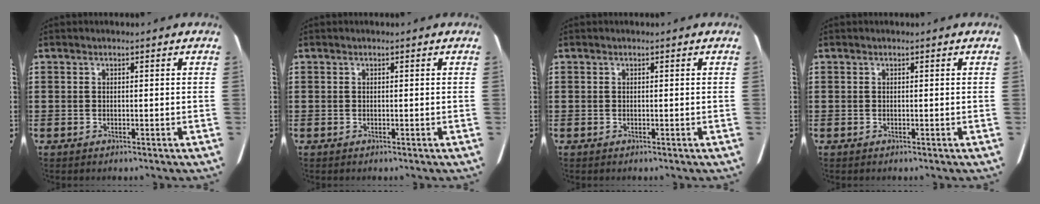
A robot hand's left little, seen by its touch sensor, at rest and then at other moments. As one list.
[{"total": 0.0}, {"total": 0.0}, {"total": 0.0}]